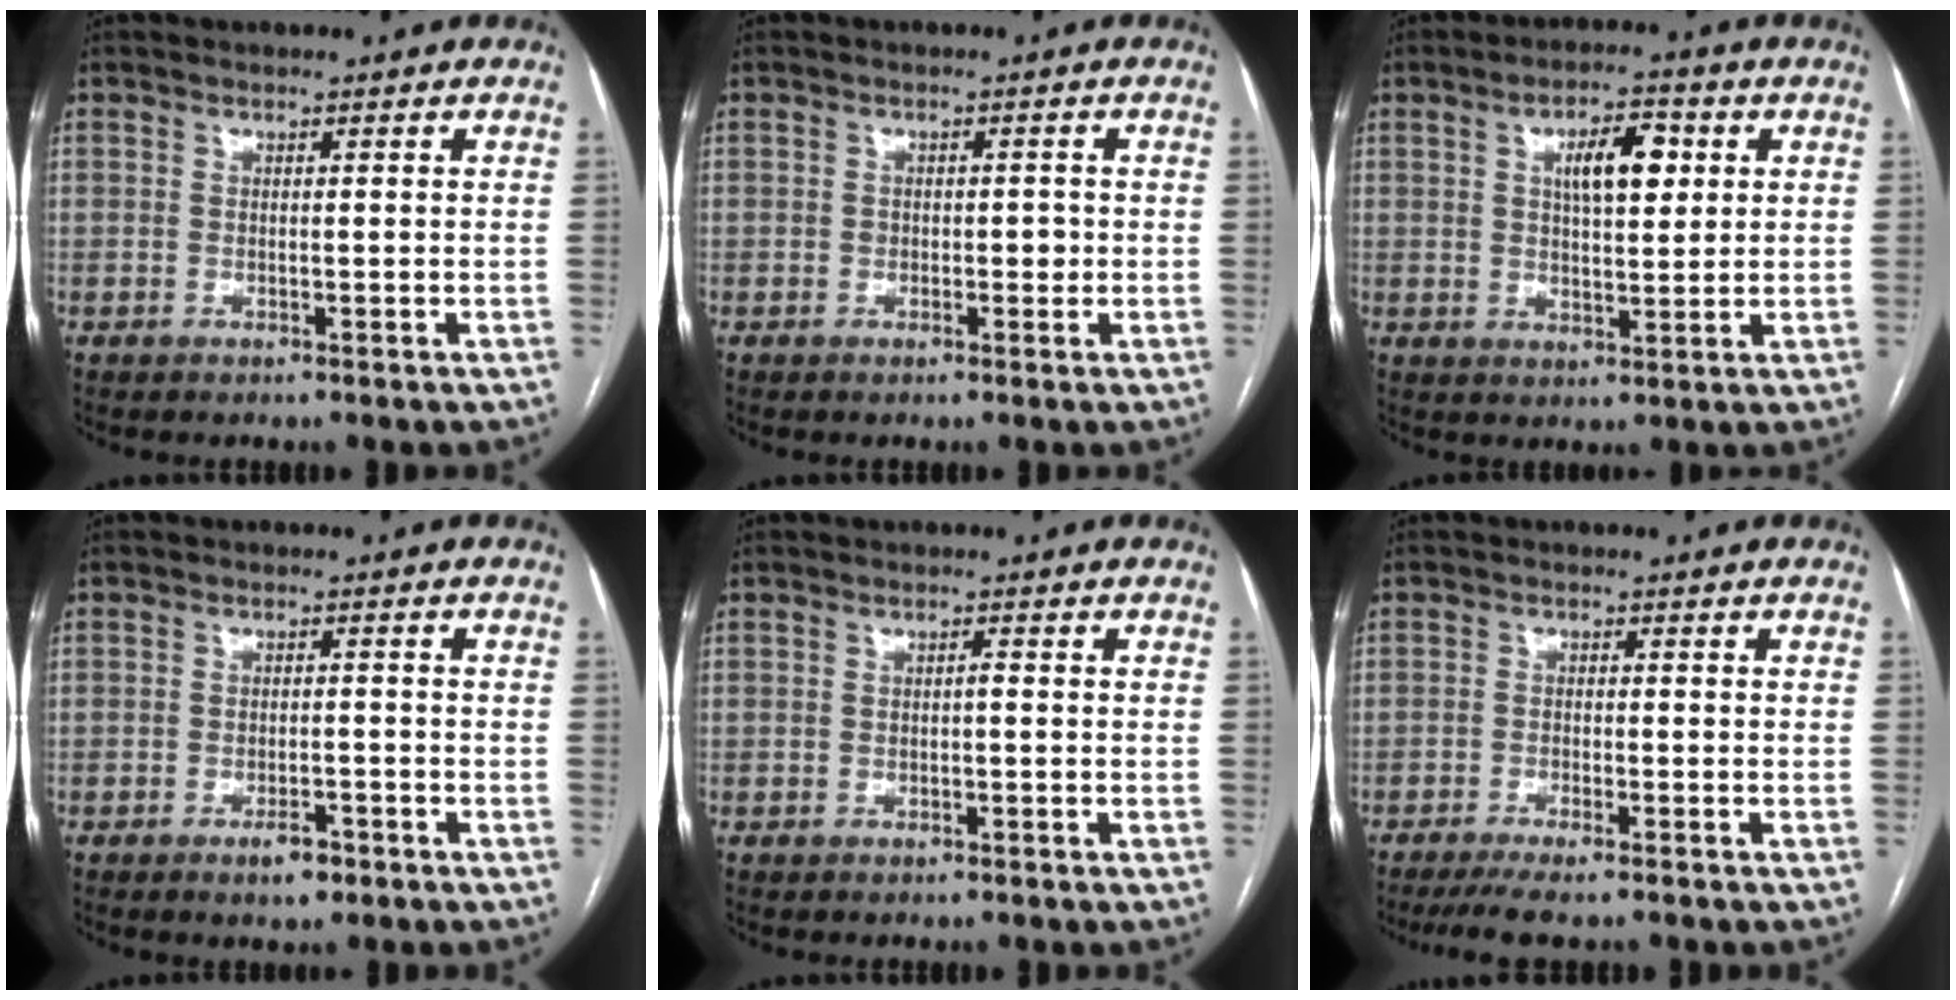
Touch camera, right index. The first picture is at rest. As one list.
[{"total": 1.9, "force": [-0.2, 1.3, 1.4], "torque": [-0.019, 0.005, 0.000]}, {"total": 7.2, "force": [2.2, 2.6, 6.4], "torque": [-0.105, 0.013, 0.039]}, {"total": 3.0, "force": [-2.0, 1.2, 2.0], "torque": [-0.029, 0.003, -0.028]}, {"total": 0.6, "force": [-0.2, 0.1, 0.6], "torque": [-0.009, 0.002, -0.003]}, {"total": 5.4, "force": [-4.3, 0.4, 3.1], "torque": [-0.048, -0.012, -0.073]}]